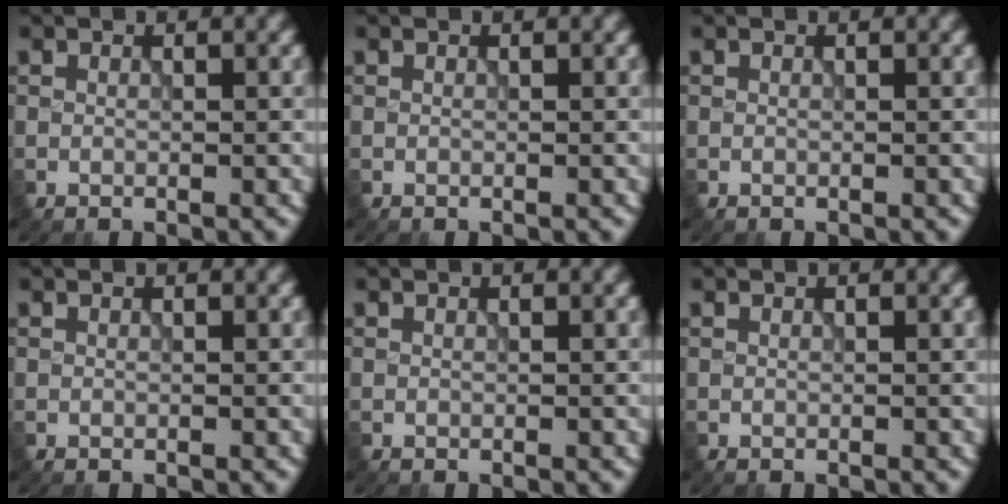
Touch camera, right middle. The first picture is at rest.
{"total": 0.0}
{"total": 0.0}
{"total": 0.0}
{"total": 0.0}
{"total": 0.0}